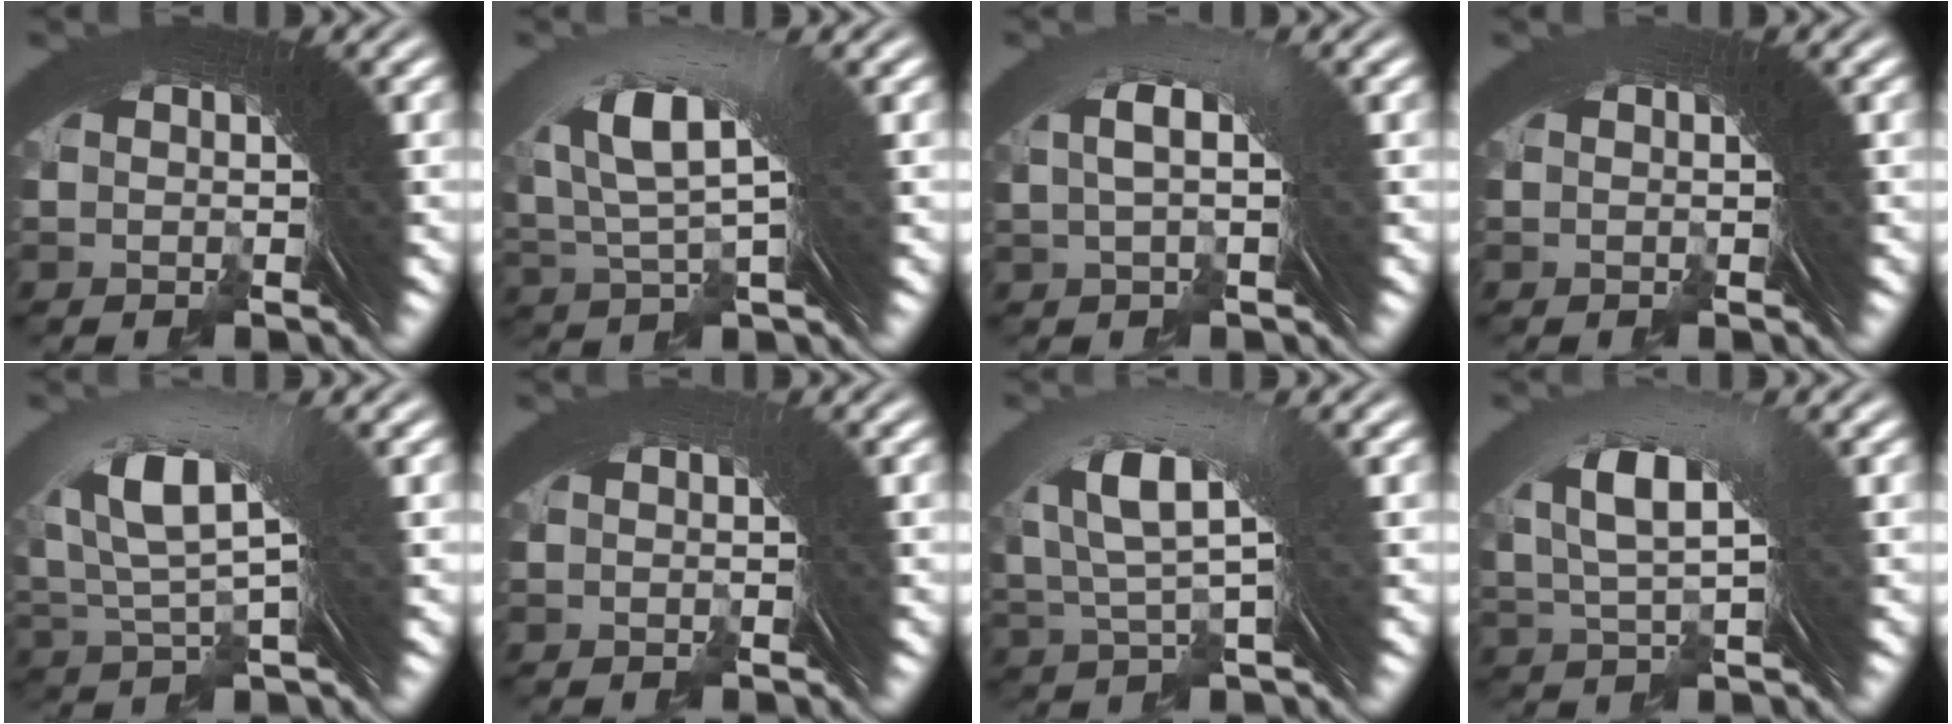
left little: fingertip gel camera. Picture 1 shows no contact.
{"total": 4.4, "force": [1.3, 1.1, 4.0], "torque": [-0.081, 0.008, 0.023]}
{"total": 1.8, "force": [0.4, -0.3, 1.7], "torque": [-0.031, 0.023, 0.005]}
{"total": 0.6, "force": [-0.4, -0.4, -0.3], "torque": [0.010, 0.006, -0.008]}
{"total": 4.9, "force": [1.6, 1.4, 4.4], "torque": [-0.090, 0.006, 0.030]}
{"total": 0.7, "force": [-0.5, -0.5, -0.3], "torque": [0.007, 0.006, -0.010]}
{"total": 4.0, "force": [1.1, 0.8, 3.8], "torque": [-0.073, 0.009, 0.017]}
{"total": 3.5, "force": [1.1, 0.6, 3.3], "torque": [-0.055, 0.015, 0.016]}